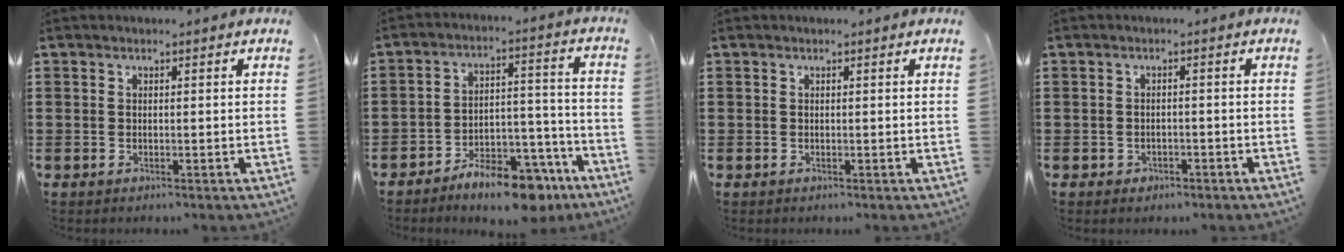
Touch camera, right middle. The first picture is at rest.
{"total": 9.4, "force": [-8.0, 2.6, 4.1], "torque": [-0.052, 0.039, -0.146]}
{"total": 0.0}
{"total": 1.1, "force": [-0.8, 0.7, 0.2], "torque": [-0.007, 0.001, -0.019]}